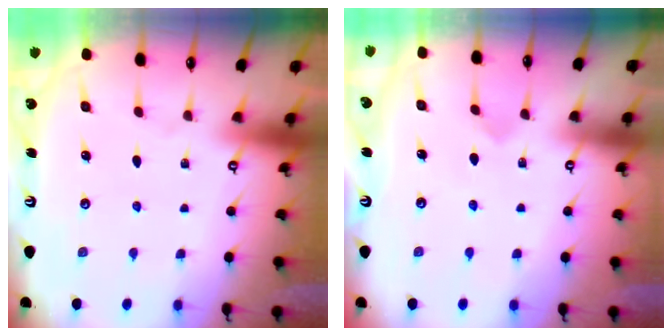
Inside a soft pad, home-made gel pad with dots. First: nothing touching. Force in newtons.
{"total": 2.3, "press": 2.3, "slide": 0.2}